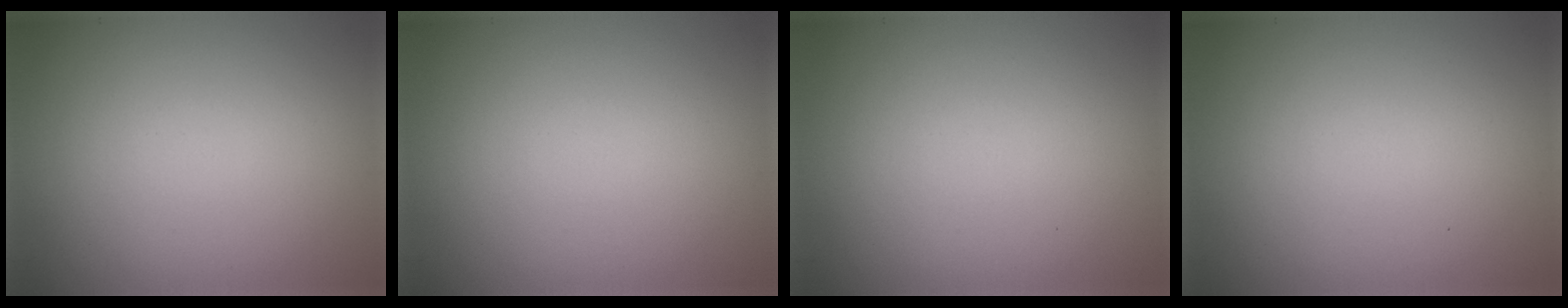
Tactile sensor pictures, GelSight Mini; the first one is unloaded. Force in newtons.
{"total": 0.0}
{"total": 0.0}
{"total": 0.0}